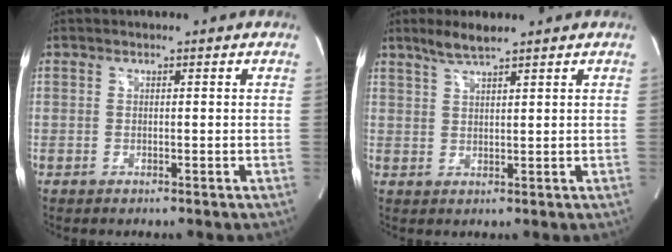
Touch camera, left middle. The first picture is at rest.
{"total": 3.9, "force": [3.2, 0.1, 2.3], "torque": [-0.056, 0.004, 0.063]}